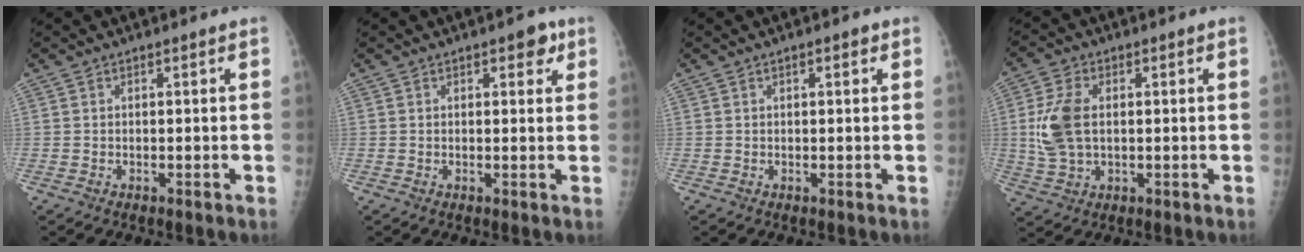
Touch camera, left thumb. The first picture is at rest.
{"total": 3.3, "force": [1.7, 1.6, 2.3], "torque": [-0.008, -0.002, 0.015]}
{"total": 1.6, "force": [0.7, 0.6, 1.3], "torque": [-0.015, 0.001, 0.008]}
{"total": 8.5, "force": [0.6, 5.3, 6.6], "torque": [-0.143, 0.002, 0.015]}